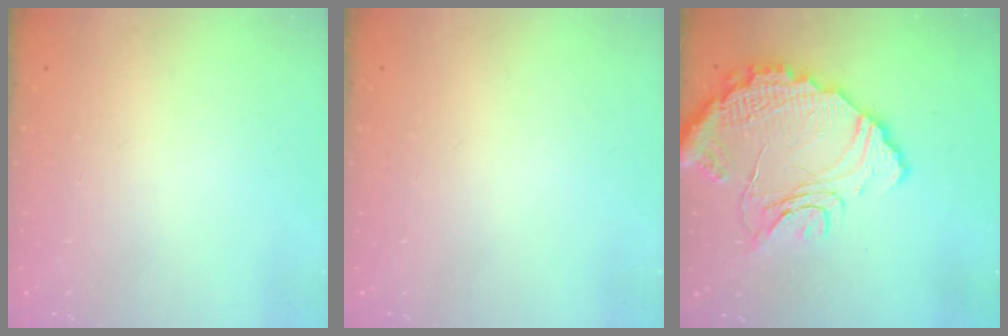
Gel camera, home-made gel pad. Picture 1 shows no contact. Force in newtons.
{"total": 0.0}
{"total": 18.5, "press": 18.5, "slide": 0.8}